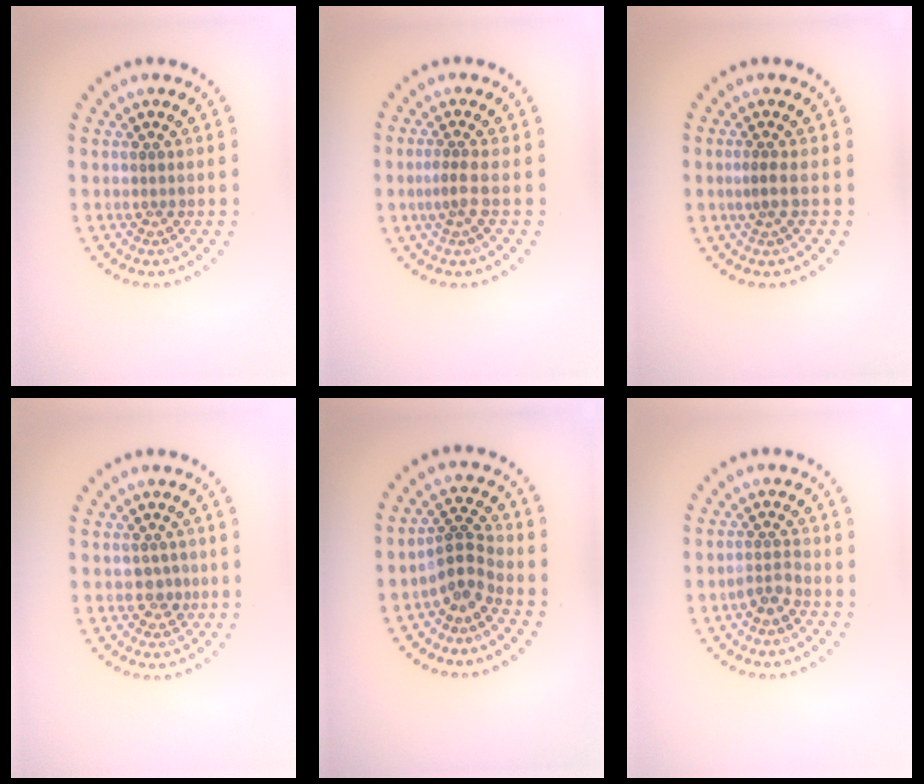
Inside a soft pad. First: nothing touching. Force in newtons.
{"total": 1.7, "press": 1.2, "slide": 1.2}
{"total": 1.3, "press": 0.9, "slide": 0.9}
{"total": 1.4, "press": 1.3, "slide": 0.5}
{"total": 2.9, "press": 2.2, "slide": 1.9}
{"total": 1.8, "press": 1.4, "slide": 1.2}